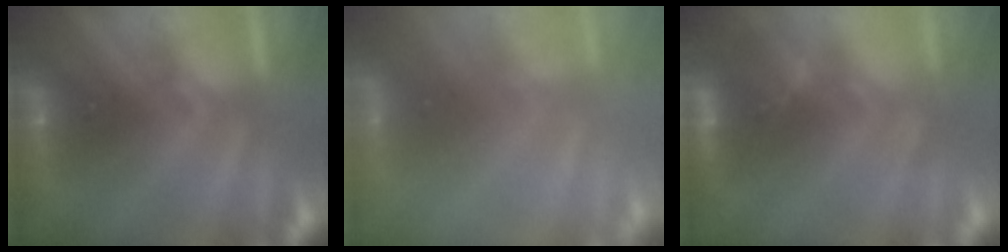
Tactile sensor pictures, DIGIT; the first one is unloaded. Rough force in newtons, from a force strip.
{"total": 6.0}
{"total": 3.3}